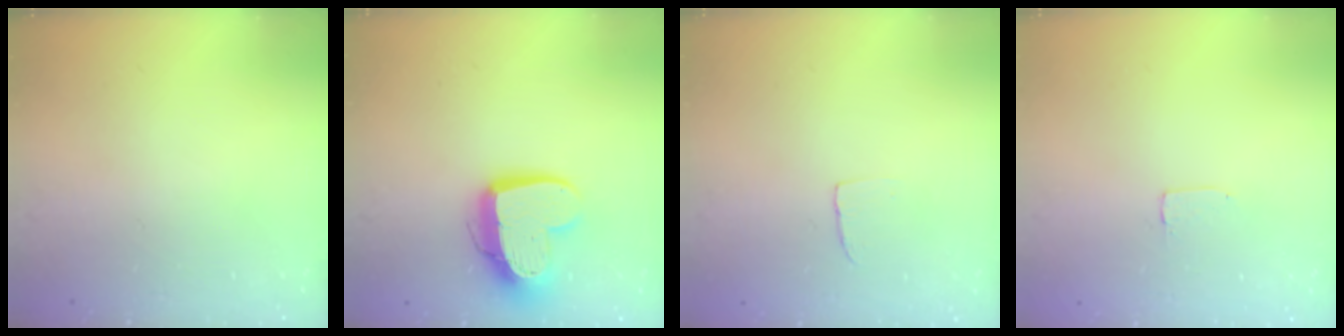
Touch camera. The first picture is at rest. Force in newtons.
{"total": 13.5, "press": 13.5, "slide": 1.1}
{"total": 2.4, "press": 2.4, "slide": 0.1}
{"total": 1.7, "press": 1.7, "slide": 0.1}